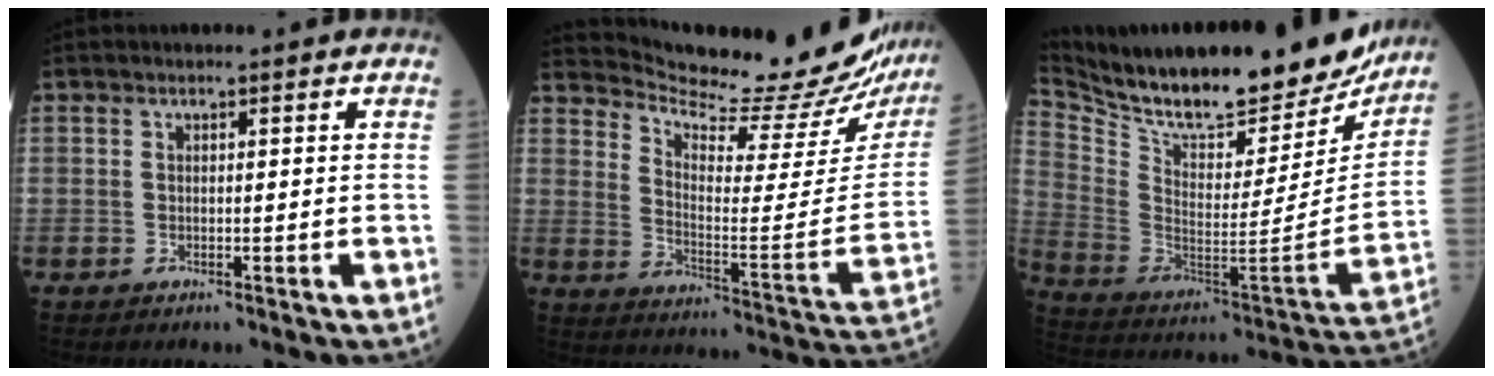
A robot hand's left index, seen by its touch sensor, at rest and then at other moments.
{"total": 24.7, "force": [23.4, 2.3, 7.5], "torque": [-0.126, -0.104, 0.307]}
{"total": 29.5, "force": [25.3, 7.5, 13.2], "torque": [-0.246, -0.044, 0.368]}